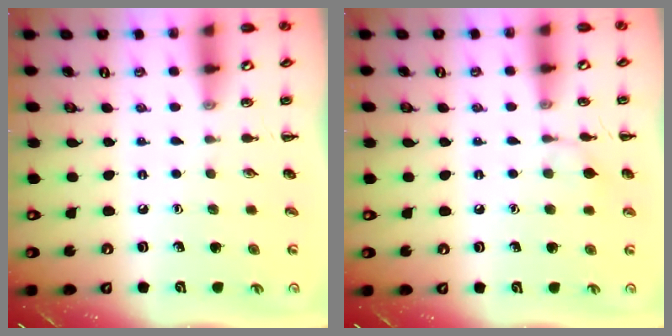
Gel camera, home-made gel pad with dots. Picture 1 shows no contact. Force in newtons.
{"total": 5.8, "press": 5.6, "slide": 1.6}